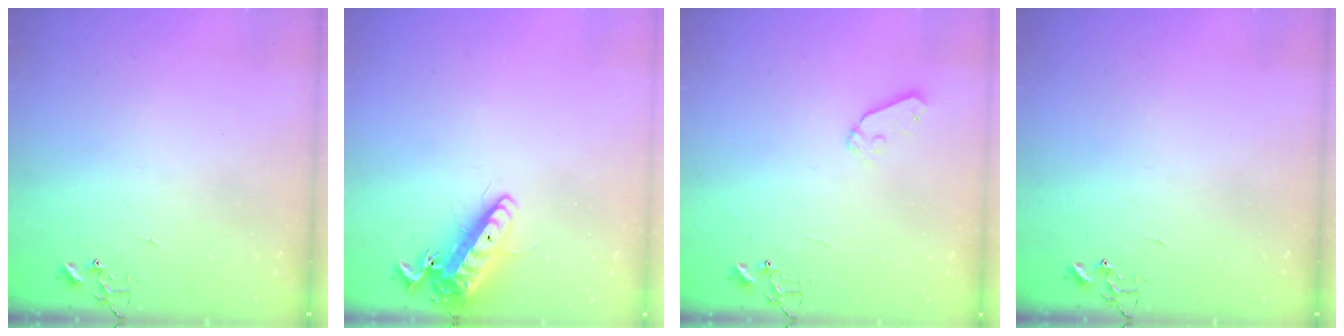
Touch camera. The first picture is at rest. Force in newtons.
{"total": 13.6, "press": 13.4, "slide": 2.3}
{"total": 6.5, "press": 6.5, "slide": 0.6}
{"total": 0.0}